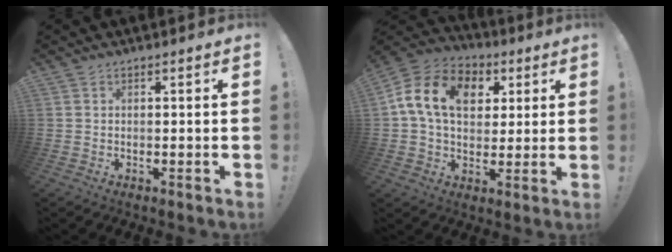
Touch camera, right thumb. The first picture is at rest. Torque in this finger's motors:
{"motor_torque": [1.59, 1.99, 0.77, -0.48, 0.31]}